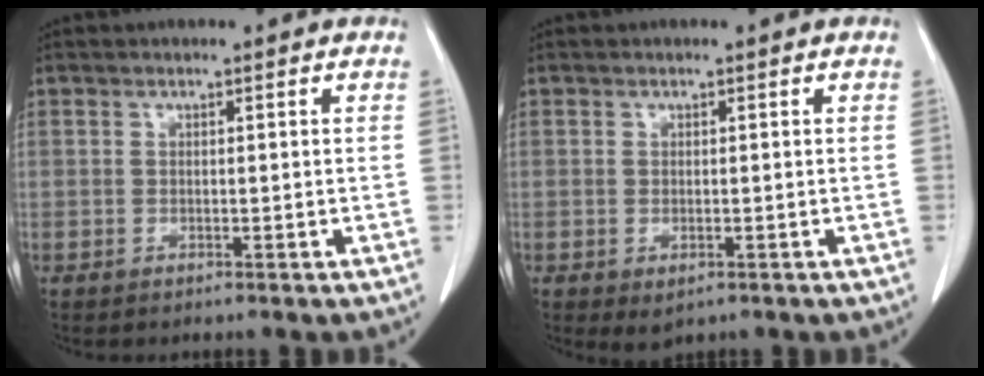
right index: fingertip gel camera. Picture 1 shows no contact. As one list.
[{"total": 2.0, "force": [-0.8, 1.2, 1.4], "torque": [-0.018, -0.004, -0.001]}]